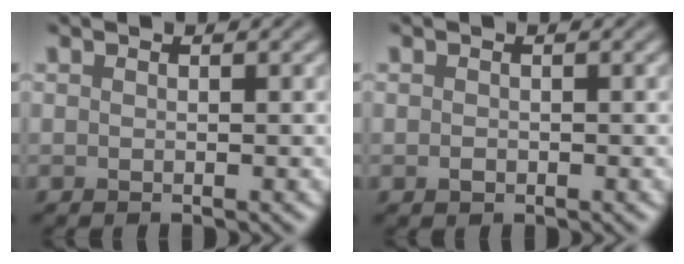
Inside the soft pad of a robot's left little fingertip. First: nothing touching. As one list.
[{"total": 0.7, "force": [-0.2, 0.5, 0.3], "torque": [-0.007, -0.002, -0.006]}]